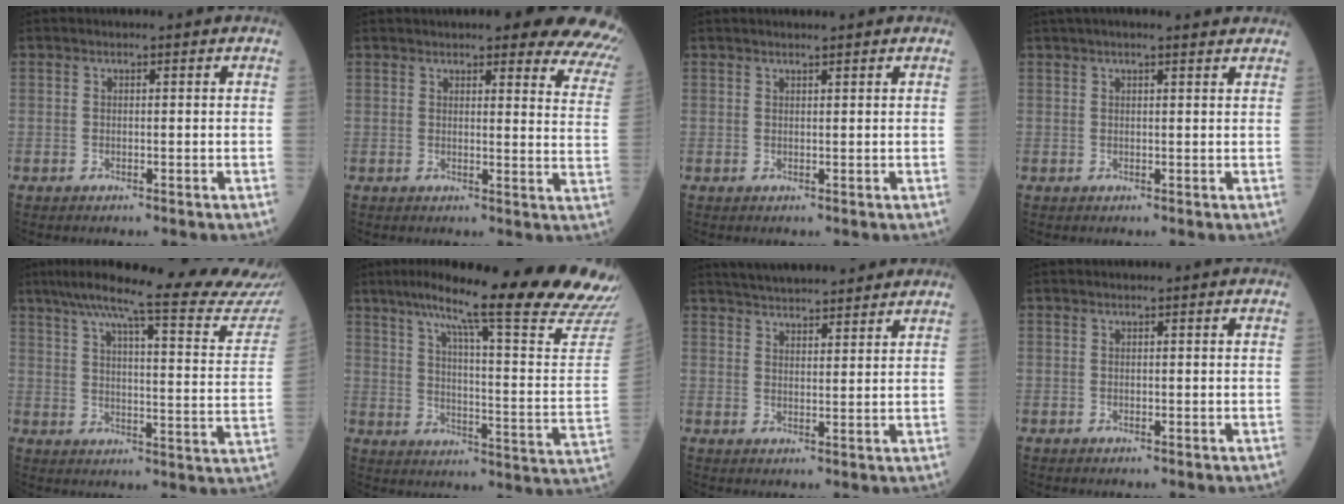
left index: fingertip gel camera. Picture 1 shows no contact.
{"total": 19.1, "force": [17.1, 2.9, 7.9], "torque": [-0.075, -0.057, 0.172]}
{"total": 1.5, "force": [1.3, 0.0, 0.7], "torque": [-0.009, 0.009, 0.024]}
{"total": 6.2, "force": [5.3, 0.5, 3.1], "torque": [-0.048, 0.031, 0.071]}
{"total": 24.8, "force": [22.4, -0.1, 10.7], "torque": [-0.164, -0.063, 0.276]}
{"total": 27.4, "force": [23.5, -0.6, 14.1], "torque": [-0.214, -0.078, 0.300]}
{"total": 12.9, "force": [11.7, 2.1, 5.0], "torque": [-0.075, 0.024, 0.168]}
{"total": 0.0}